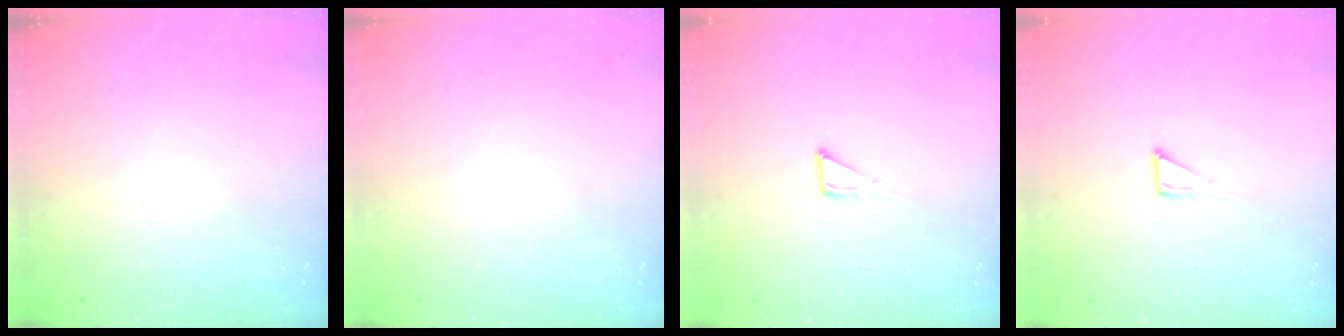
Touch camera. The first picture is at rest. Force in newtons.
{"total": 0.0}
{"total": 2.7, "press": 2.7, "slide": 0.2}
{"total": 2.7, "press": 2.7, "slide": 0.2}